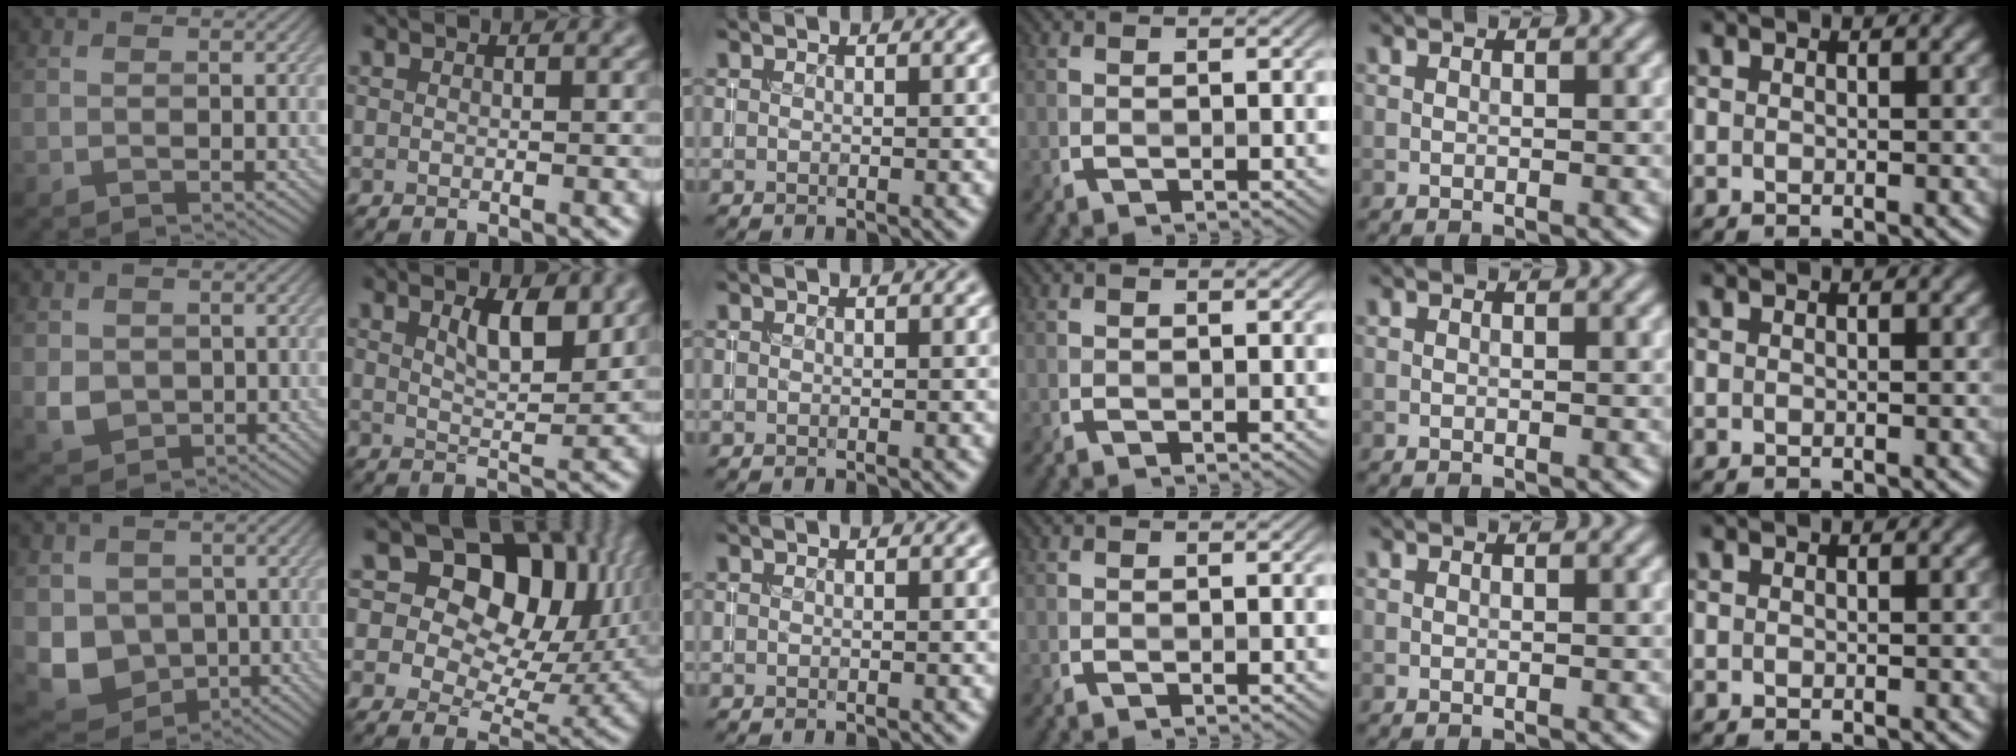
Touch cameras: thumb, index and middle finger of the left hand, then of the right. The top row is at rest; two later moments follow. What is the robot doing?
{"motion": "insert", "object": "coin"}